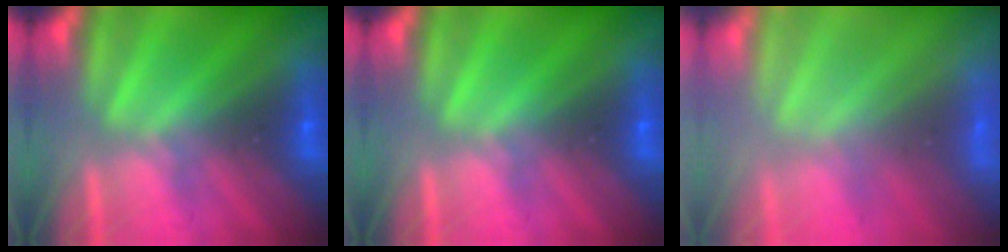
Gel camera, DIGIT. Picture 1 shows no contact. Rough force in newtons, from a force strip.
{"total": 0.0}
{"total": 5.9}